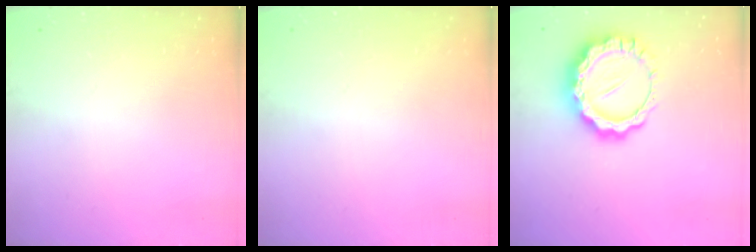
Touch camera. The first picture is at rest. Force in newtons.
{"total": 1.4, "press": 1.4, "slide": 0.1}
{"total": 13.2, "press": 13.1, "slide": 1.0}